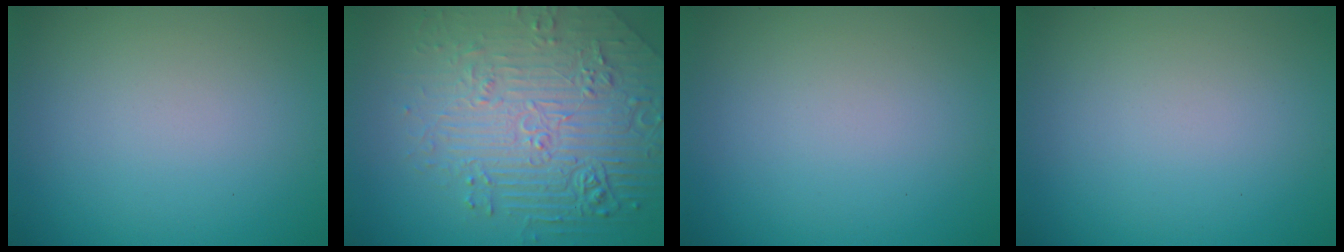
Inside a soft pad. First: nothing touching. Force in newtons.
{"total": 7.3, "press": 5.8, "slide": 4.5}
{"total": 0.0}
{"total": 0.0}